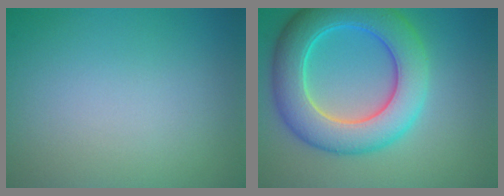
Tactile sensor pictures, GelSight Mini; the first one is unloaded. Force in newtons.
{"total": 8.6, "press": 8.6, "slide": 0.2}